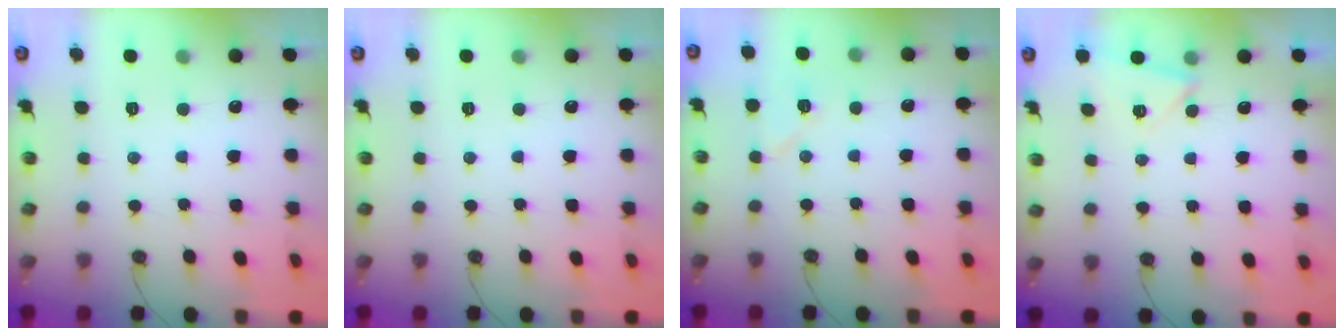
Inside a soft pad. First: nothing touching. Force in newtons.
{"total": 0.0}
{"total": 6.3, "press": 6.0, "slide": 2.0}
{"total": 4.4, "press": 3.5, "slide": 2.7}